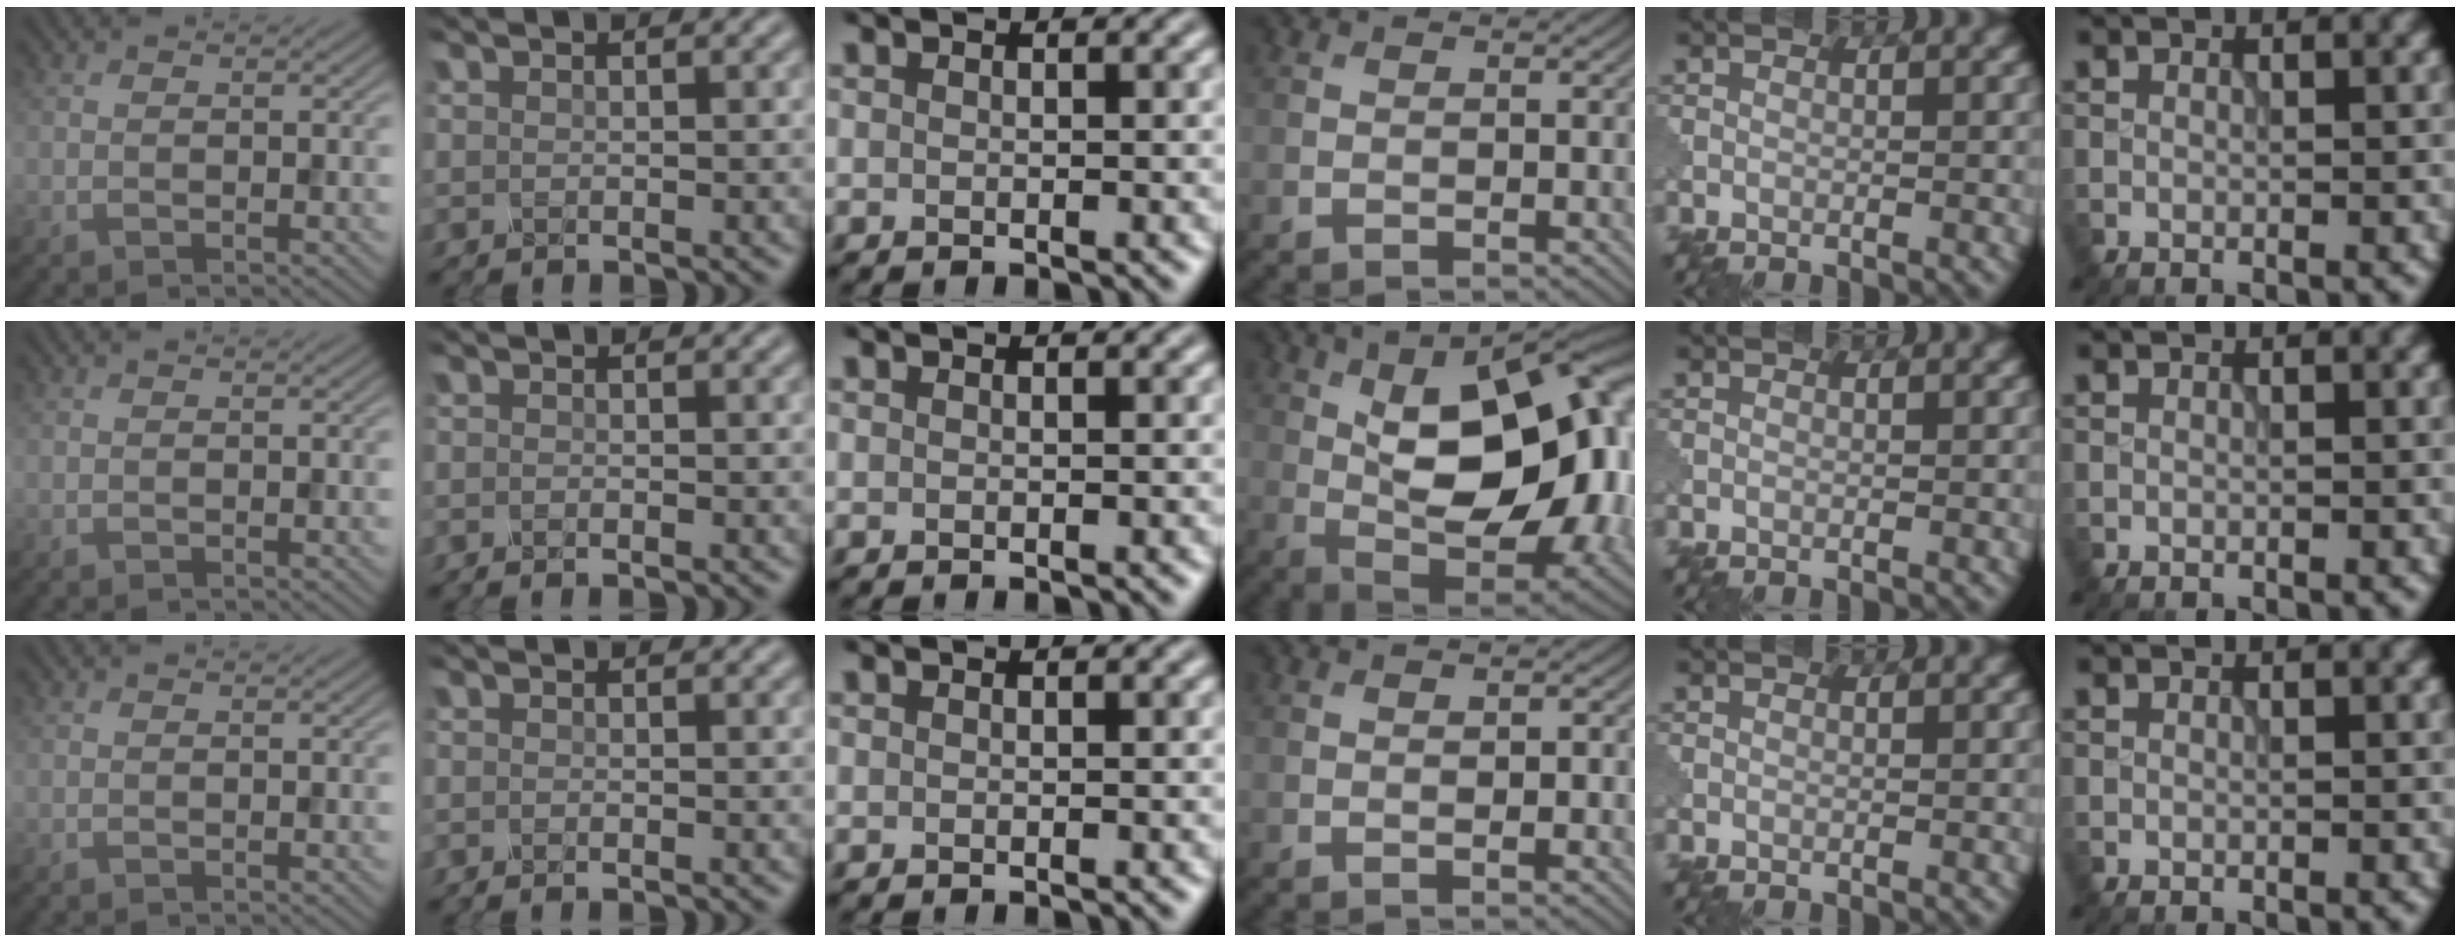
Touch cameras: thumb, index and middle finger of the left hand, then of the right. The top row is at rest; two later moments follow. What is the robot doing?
{"motion": "shake", "object": "sieve"}